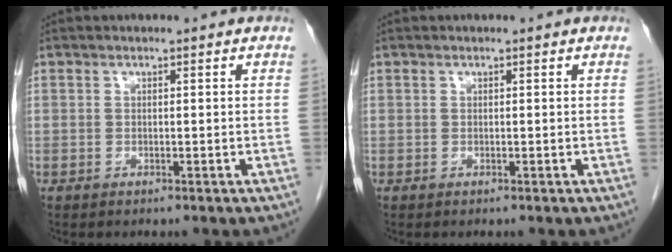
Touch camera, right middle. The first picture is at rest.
{"total": 0.0}